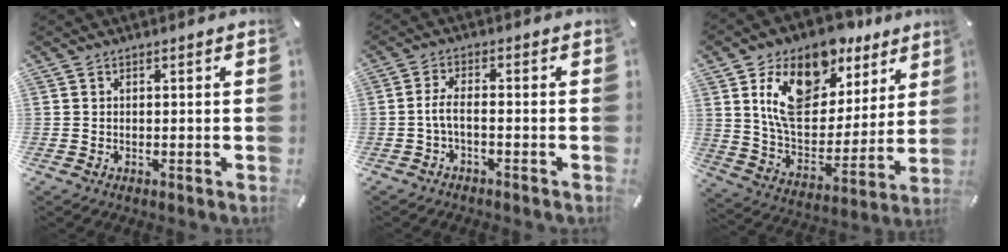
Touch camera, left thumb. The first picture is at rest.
{"total": 3.8, "force": [-1.3, 1.0, 3.4], "torque": [-0.075, 0.001, -0.029]}
{"total": 17.9, "force": [10.5, 11.0, 9.5], "torque": [-0.175, -0.051, 0.188]}